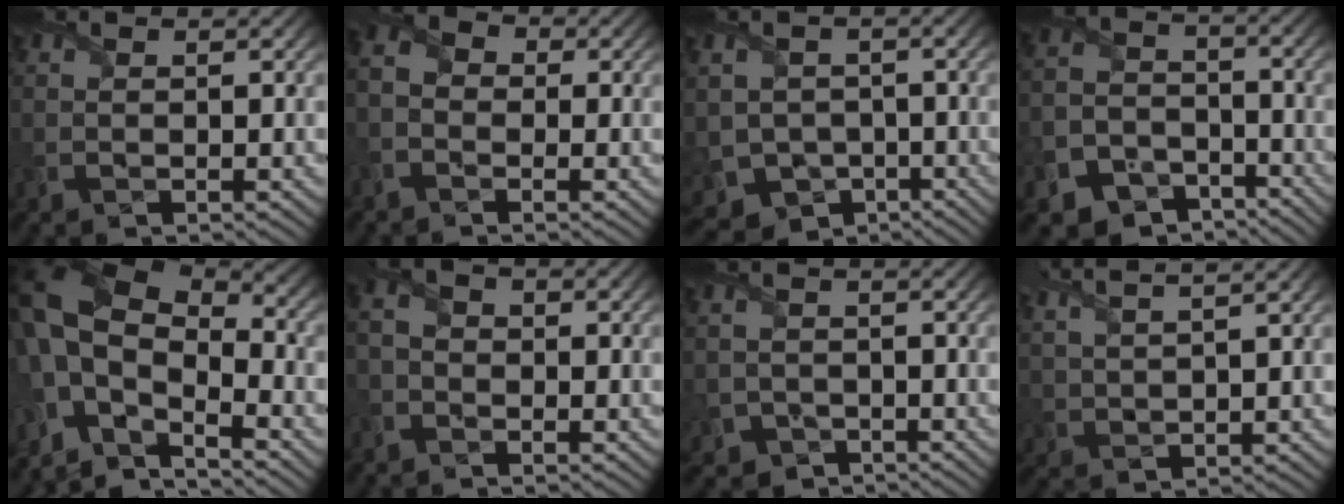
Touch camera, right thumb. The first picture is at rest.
{"total": 4.6, "force": [-1.8, 3.5, 2.4], "torque": [-0.059, 0.003, -0.044]}
{"total": 8.2, "force": [-3.4, 6.4, 3.9], "torque": [-0.106, -0.031, -0.063]}
{"total": 9.2, "force": [-6.6, 5.8, 2.8], "torque": [-0.075, -0.024, -0.120]}
{"total": 13.2, "force": [-1.9, 7.4, 10.8], "torque": [-0.253, -0.022, -0.025]}
{"total": 2.9, "force": [-1.9, 1.9, 1.3], "torque": [-0.028, 0.004, -0.045]}
{"total": 4.4, "force": [-3.1, 3.0, 0.7], "torque": [-0.017, -0.009, -0.060]}
{"total": 6.1, "force": [4.7, 0.7, 3.9], "torque": [-0.101, 0.019, 0.088]}